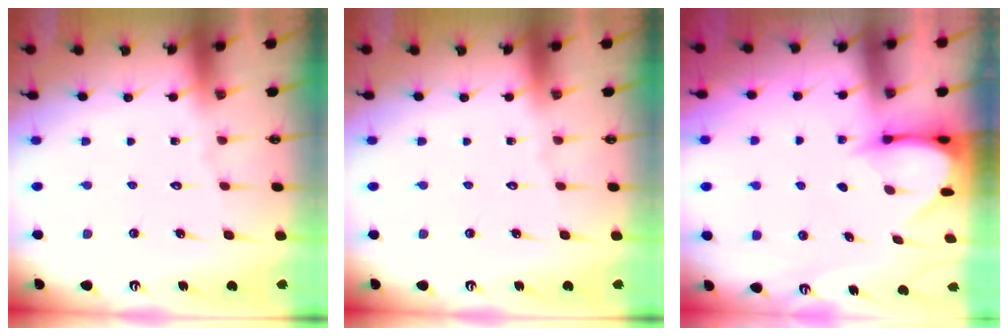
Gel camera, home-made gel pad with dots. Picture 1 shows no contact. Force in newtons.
{"total": 0.0}
{"total": 3.7, "press": 3.7, "slide": 0.3}